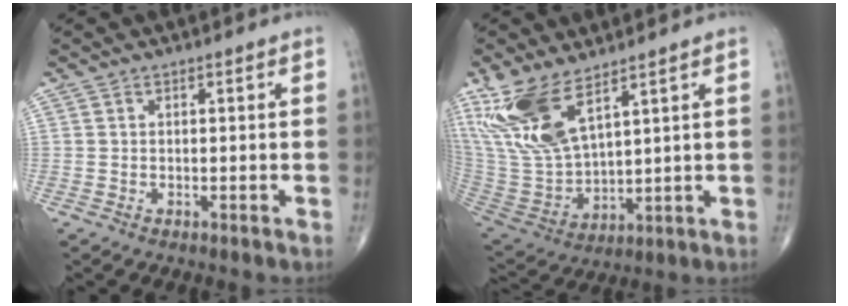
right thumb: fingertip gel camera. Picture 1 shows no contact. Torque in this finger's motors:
{"motor_torque": [-0.35, 2.59, 1.63, 1.15, 0.23]}